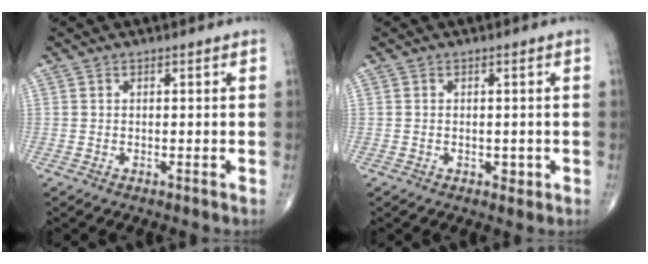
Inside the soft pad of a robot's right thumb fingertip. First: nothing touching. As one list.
[{"total": 1.6, "force": [-0.4, 1.1, 1.0], "torque": [-0.006, -0.002, -0.003]}]